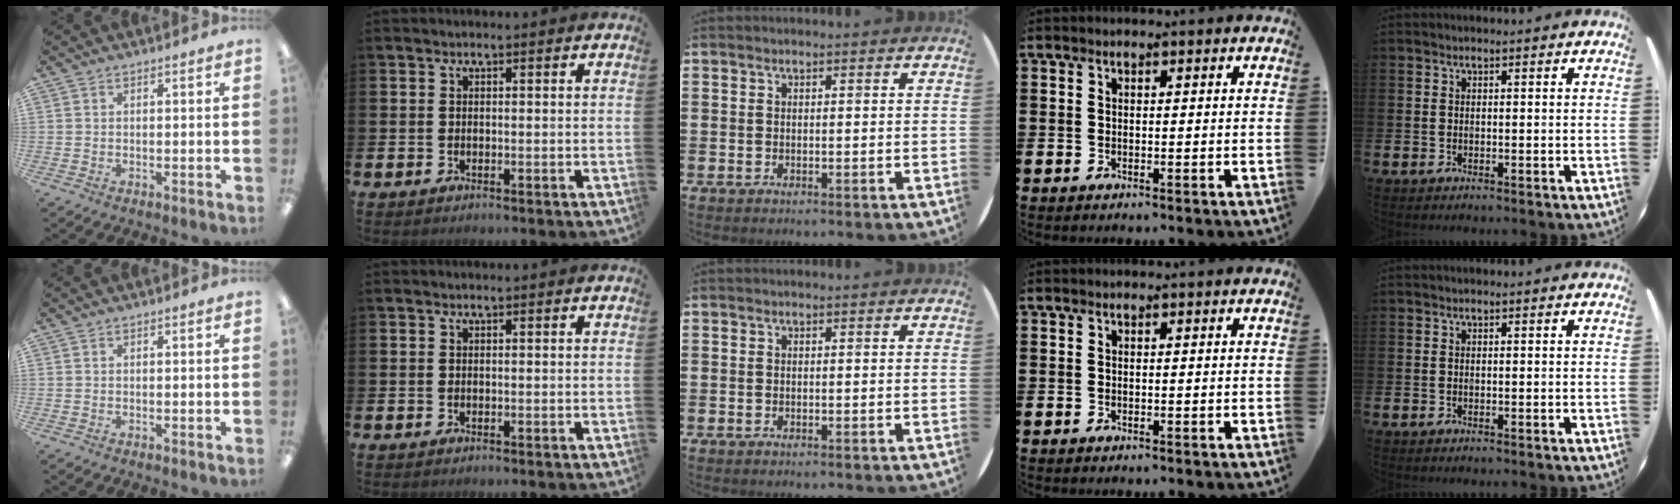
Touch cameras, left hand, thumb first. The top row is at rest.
{}